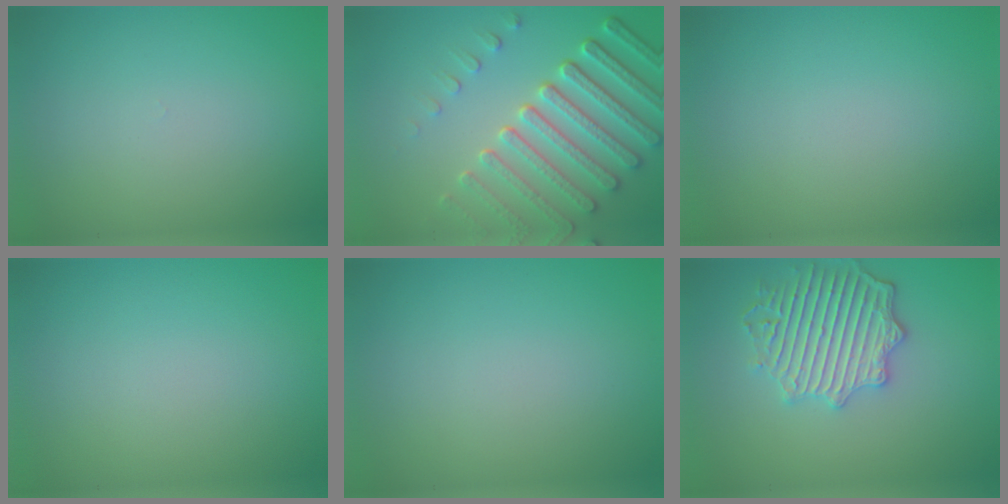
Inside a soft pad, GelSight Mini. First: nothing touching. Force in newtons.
{"total": 7.2, "press": 5.6, "slide": 4.6}
{"total": 0.0}
{"total": 0.0}
{"total": 0.0}
{"total": 4.9, "press": 4.5, "slide": 1.8}